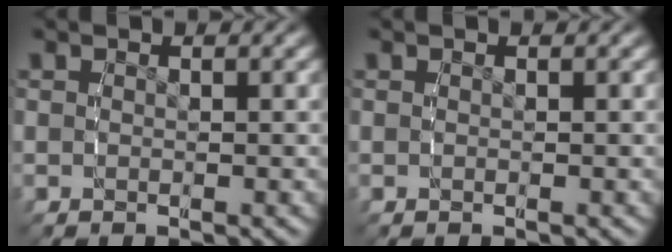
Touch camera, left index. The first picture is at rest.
{"total": 0.0}